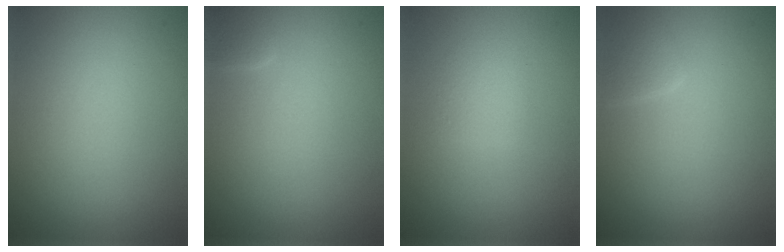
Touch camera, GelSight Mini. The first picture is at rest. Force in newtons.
{"total": 1.0, "press": 1.0, "slide": 0.1}
{"total": 1.3, "press": 1.3, "slide": 0.1}
{"total": 1.5, "press": 1.5, "slide": 0.0}